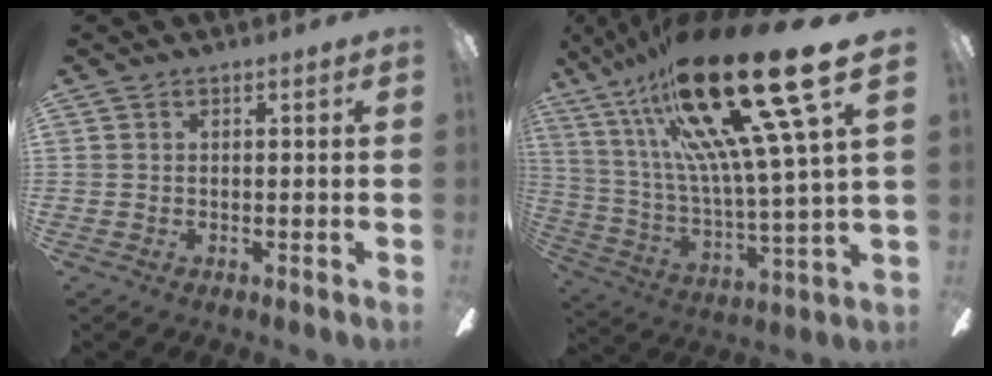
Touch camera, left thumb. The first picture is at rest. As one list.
[{"total": 34.1, "force": [19.7, 7.9, 26.7], "torque": [-0.475, -0.125, 0.311]}]